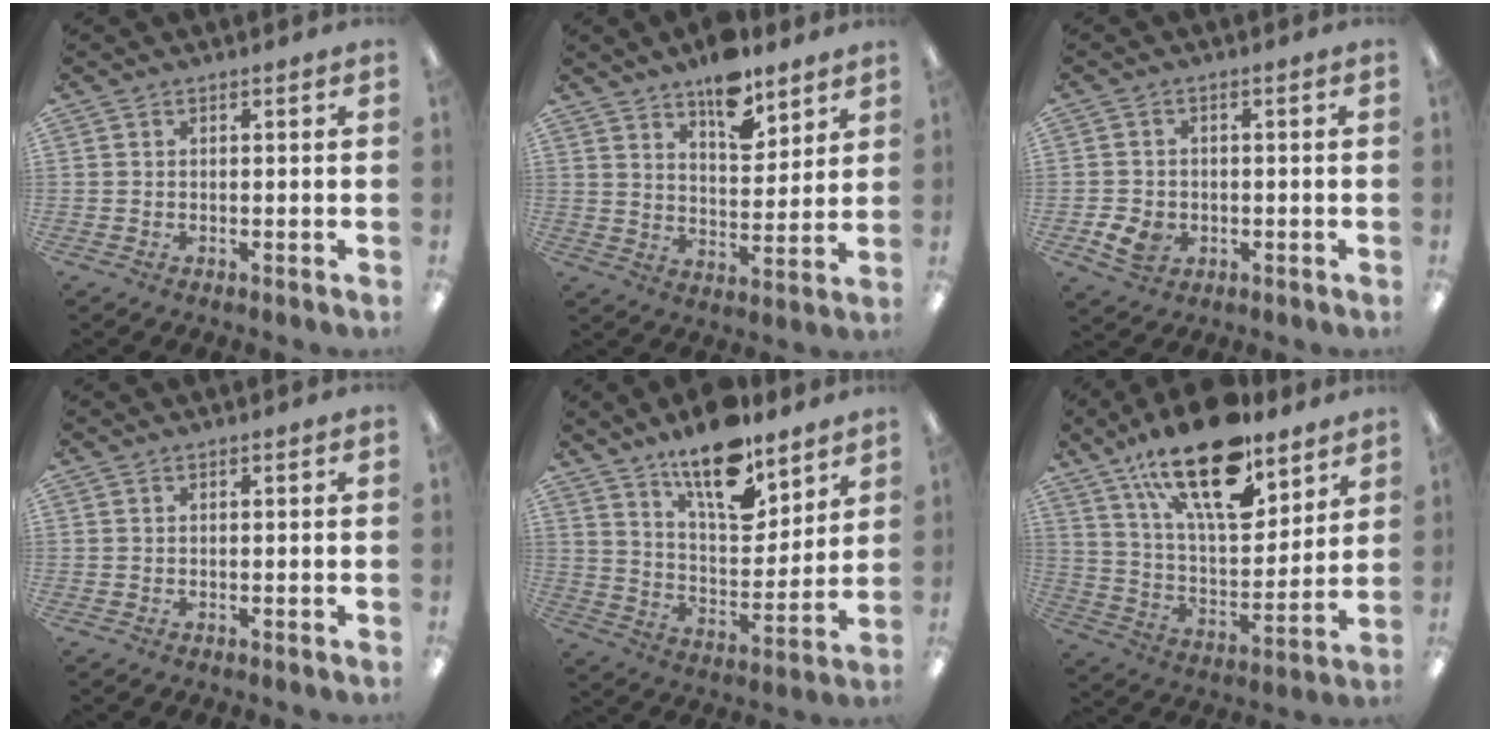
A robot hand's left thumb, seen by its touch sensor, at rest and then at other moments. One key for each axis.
{"total": 11.3, "fx": 8.7, "fy": 4.7, "fz": 5.4, "tx": -0.069, "ty": -0.057, "tz": 0.150}
{"total": 4.7, "fx": -1.5, "fy": 3.8, "fz": 2.4, "tx": -0.041, "ty": 0.001, "tz": -0.027}
{"total": 0.0}
{"total": 16.3, "fx": 12.1, "fy": 6.2, "fz": 8.9, "tx": -0.143, "ty": -0.077, "tz": 0.209}
{"total": 22.8, "fx": 15.0, "fy": 9.2, "fz": 14.5, "tx": -0.240, "ty": -0.081, "tz": 0.258}